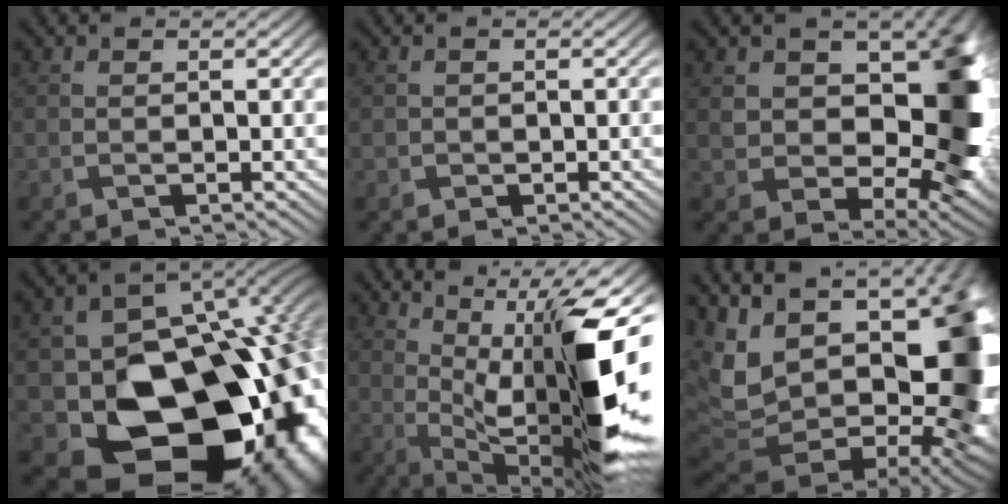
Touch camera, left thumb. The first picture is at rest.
{"total": 1.1, "force": [-0.3, 1.0, 0.1], "torque": [-0.009, -0.004, -0.012]}
{"total": 13.5, "force": [1.1, 9.1, 9.9], "torque": [-0.137, -0.010, 0.017]}
{"total": 20.8, "force": [-5.1, 15.1, 13.3], "torque": [-0.196, -0.060, -0.051]}
{"total": 14.7, "force": [3.2, 4.6, 13.6], "torque": [-0.196, 0.011, 0.054]}
{"total": 19.4, "force": [0.3, 11.7, 15.4], "torque": [-0.269, -0.054, 0.066]}